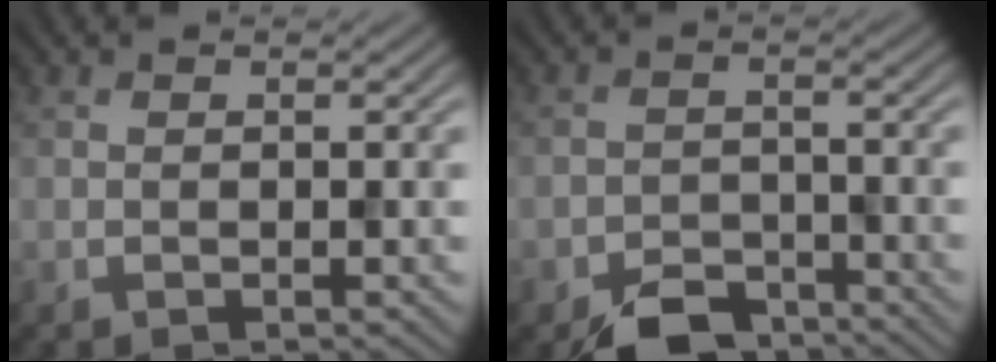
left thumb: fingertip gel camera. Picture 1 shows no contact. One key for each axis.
{"total": 5.3, "fx": -4.4, "fy": 2.2, "fz": 1.8, "tx": -0.025, "ty": -0.004, "tz": -0.081}